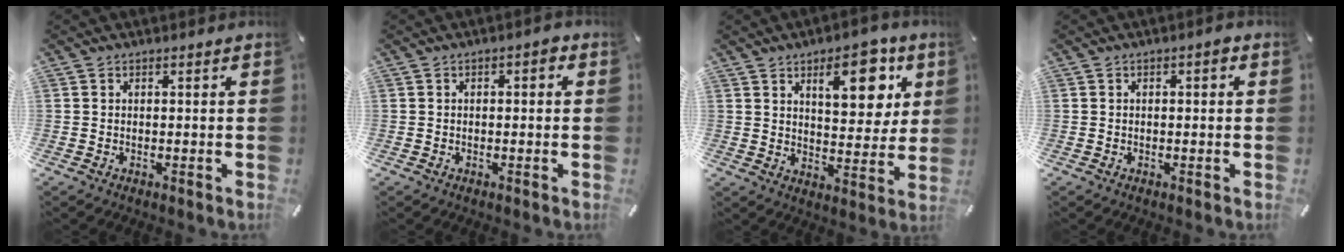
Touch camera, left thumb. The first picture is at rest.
{"total": 1.9, "force": [-0.3, 1.0, 1.6], "torque": [-0.030, 0.009, -0.009]}
{"total": 13.7, "force": [6.6, 6.9, 9.9], "torque": [-0.116, -0.027, 0.104]}
{"total": 1.7, "force": [0.0, 0.7, 1.5], "torque": [-0.022, 0.003, -0.003]}